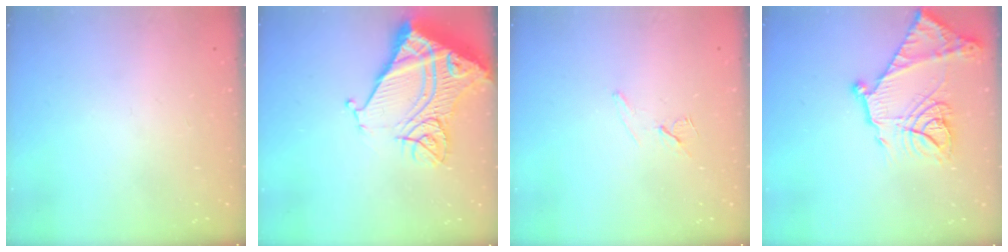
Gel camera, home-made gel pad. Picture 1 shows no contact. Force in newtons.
{"total": 20.1, "press": 19.9, "slide": 2.6}
{"total": 6.7, "press": 6.0, "slide": 3.0}
{"total": 20.7, "press": 20.6, "slide": 2.0}